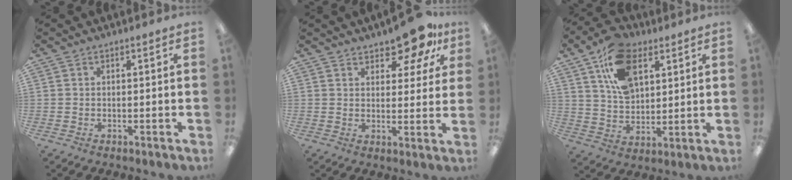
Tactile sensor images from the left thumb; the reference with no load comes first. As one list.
[{"total": 9.8, "force": [8.0, 3.8, 4.4], "torque": [-0.045, -0.056, 0.140]}, {"total": 15.1, "force": [7.3, 9.2, 9.4], "torque": [-0.164, -0.004, 0.138]}]